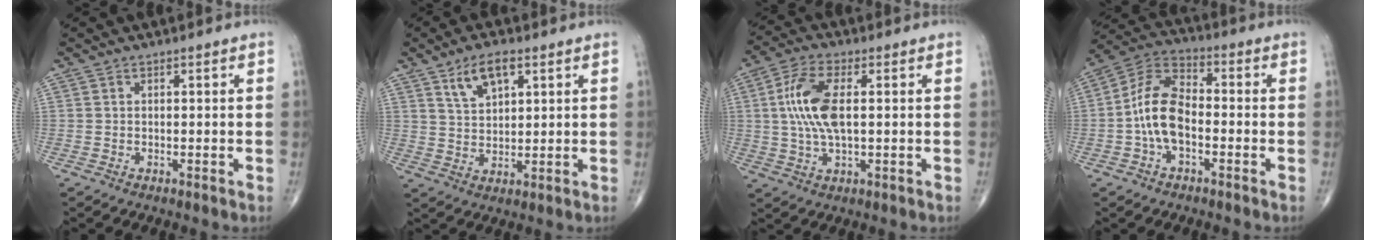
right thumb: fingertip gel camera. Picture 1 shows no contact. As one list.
[{"total": 7.1, "force": [3.8, 3.3, 5.0], "torque": [-0.081, -0.014, 0.072]}, {"total": 10.4, "force": [1.1, 4.4, 9.4], "torque": [-0.205, 0.007, 0.022]}, {"total": 10.7, "force": [-2.0, 6.0, 8.7], "torque": [-0.163, 0.036, -0.050]}]